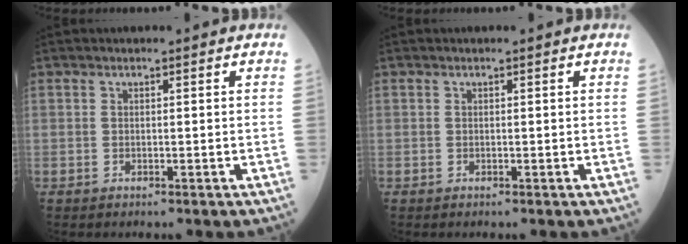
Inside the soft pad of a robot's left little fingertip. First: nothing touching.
{"total": 0.0}